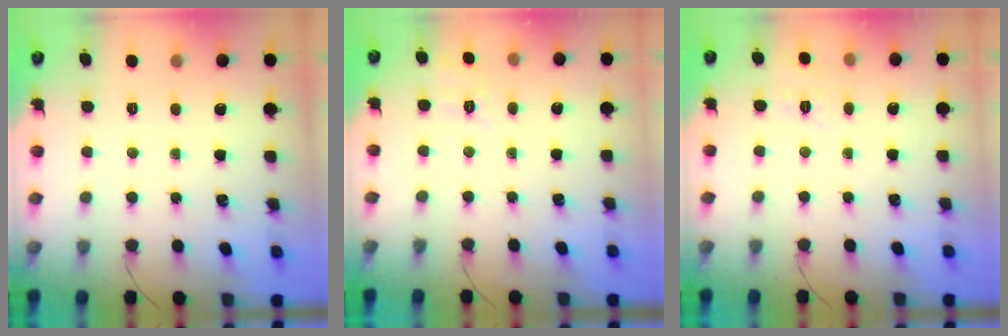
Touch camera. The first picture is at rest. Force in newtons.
{"total": 3.2, "press": 2.6, "slide": 1.8}
{"total": 6.9, "press": 6.6, "slide": 2.1}